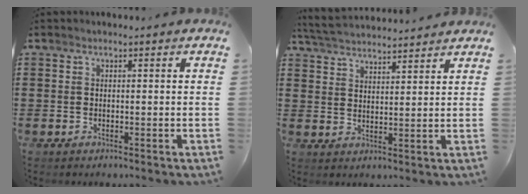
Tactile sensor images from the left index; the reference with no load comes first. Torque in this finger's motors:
{"motor_torque": [1.11, 1.03, 0.13, 0.06]}